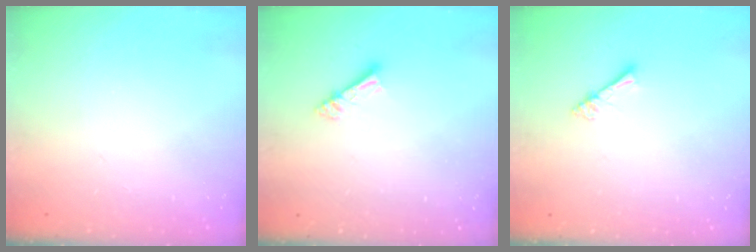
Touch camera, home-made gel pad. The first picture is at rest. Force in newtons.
{"total": 5.0, "press": 5.0, "slide": 0.3}
{"total": 1.8, "press": 1.8, "slide": 0.1}